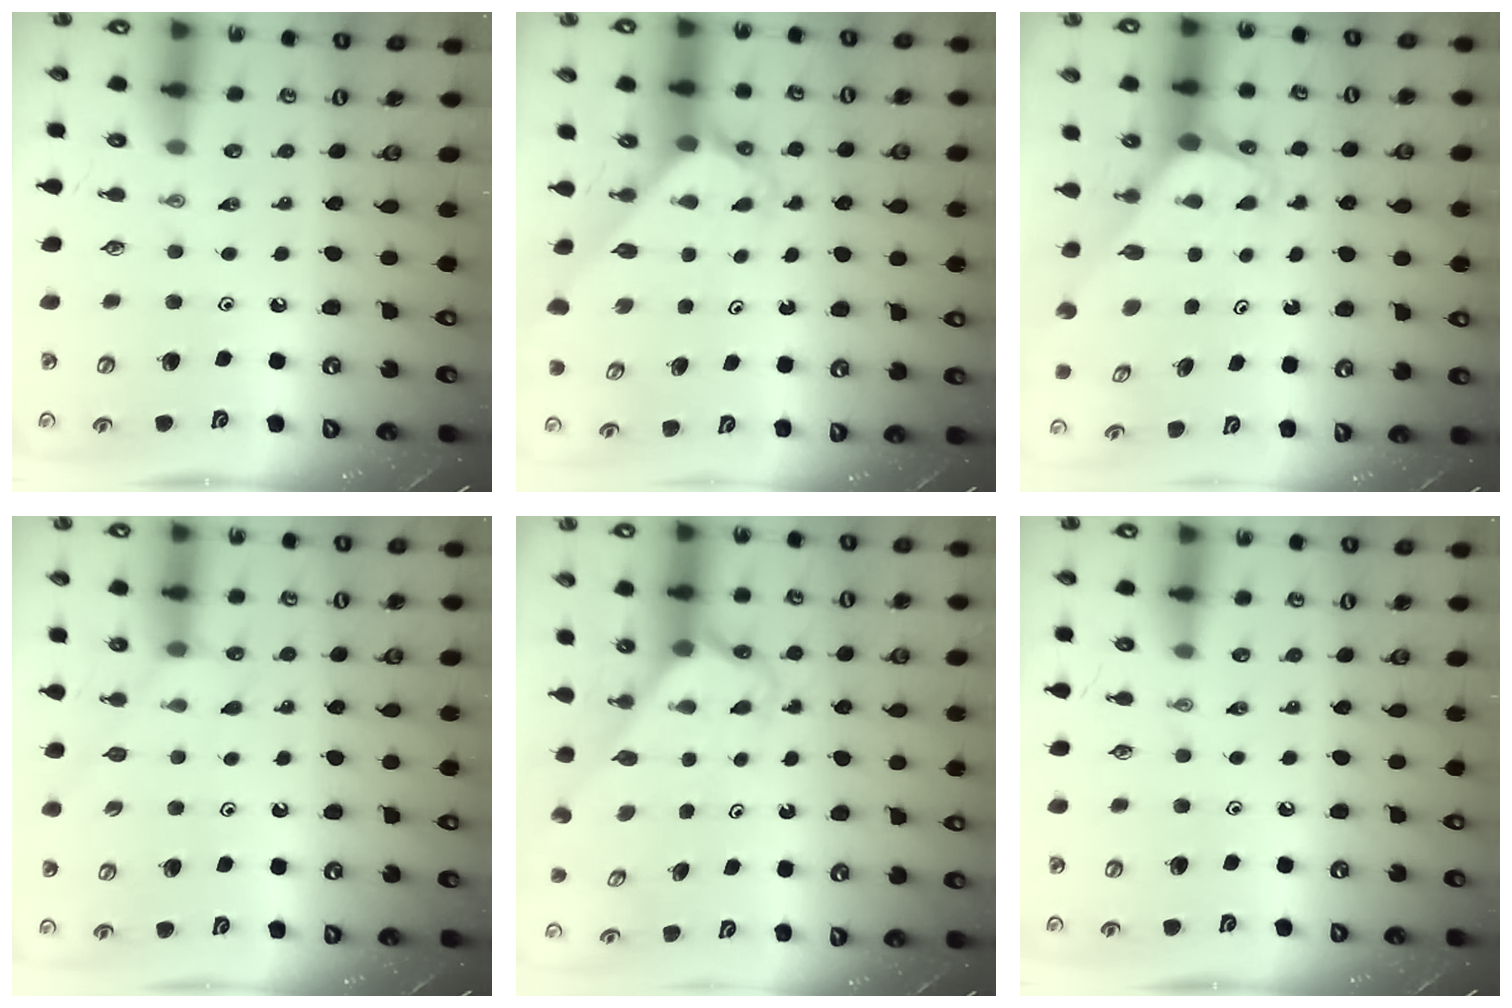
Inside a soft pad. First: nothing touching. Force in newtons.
{"total": 2.7, "press": 2.7, "slide": 0.1}
{"total": 2.0, "press": 2.0, "slide": 0.1}
{"total": 3.3, "press": 3.3, "slide": 0.5}
{"total": 2.7, "press": 2.7, "slide": 0.1}
{"total": 0.0}